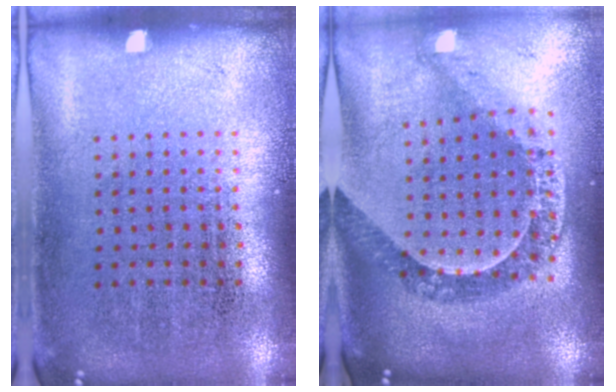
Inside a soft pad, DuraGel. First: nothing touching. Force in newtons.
{"total": 1.1, "press": 1.1, "slide": 0.3}